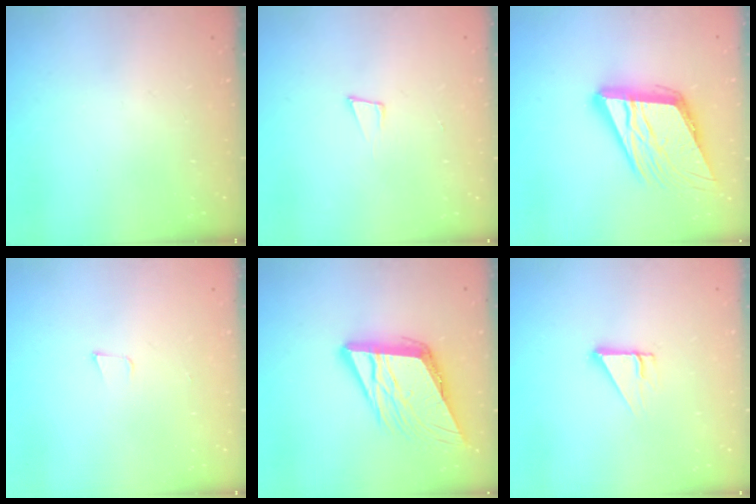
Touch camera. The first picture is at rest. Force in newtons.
{"total": 4.8, "press": 3.6, "slide": 3.2}
{"total": 20.0, "press": 19.7, "slide": 3.6}
{"total": 3.4, "press": 2.1, "slide": 2.7}
{"total": 15.2, "press": 15.0, "slide": 2.6}
{"total": 3.1, "press": 3.1, "slide": 0.1}